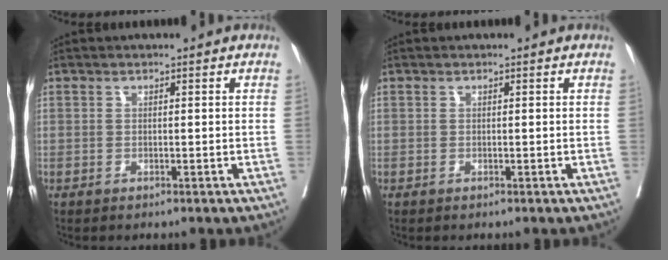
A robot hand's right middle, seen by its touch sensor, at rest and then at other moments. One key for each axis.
{"total": 0.0}